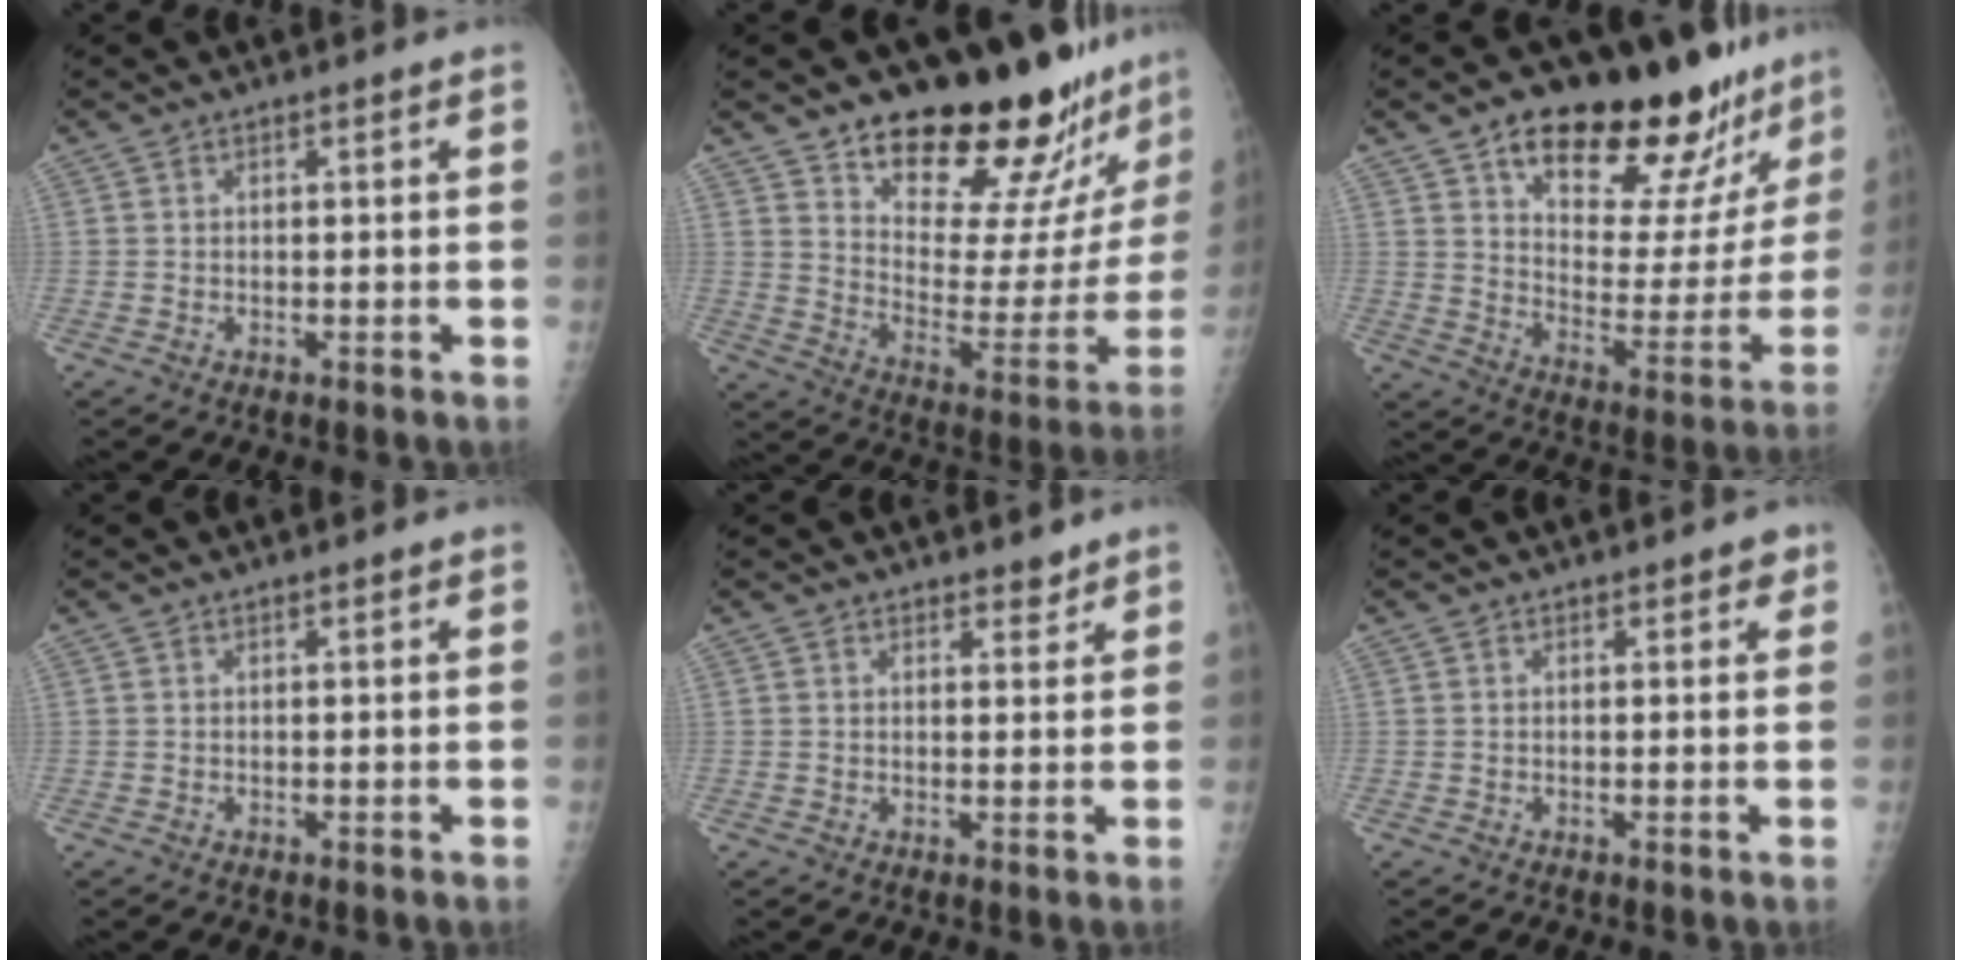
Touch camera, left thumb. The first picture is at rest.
{"total": 25.8, "force": [21.0, 8.1, 12.7], "torque": [-0.140, -0.148, 0.291]}
{"total": 26.2, "force": [19.2, 10.5, 14.3], "torque": [-0.156, -0.089, 0.273]}
{"total": 0.6, "force": [0.4, 0.1, 0.5], "torque": [-0.006, 0.001, 0.004]}
{"total": 2.1, "force": [1.7, 1.0, 0.6], "torque": [0.005, -0.012, 0.022]}
{"total": 1.6, "force": [1.0, 0.8, 0.9], "torque": [0.006, -0.003, 0.008]}